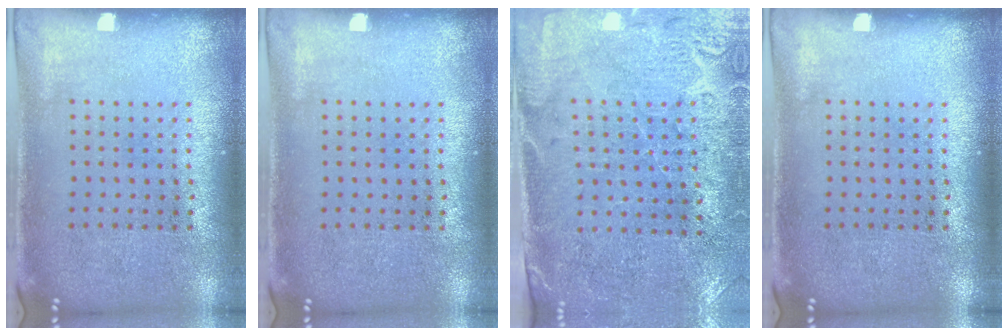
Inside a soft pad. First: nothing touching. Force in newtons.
{"total": 0.0}
{"total": 3.0, "press": 2.9, "slide": 1.0}
{"total": 0.0}